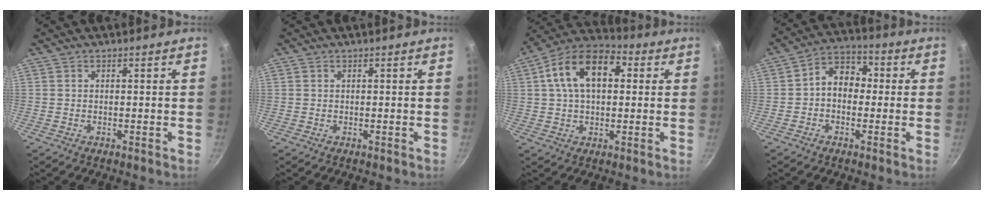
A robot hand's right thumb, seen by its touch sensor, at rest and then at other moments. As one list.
[{"total": 0.0}, {"total": 14.6, "force": [3.3, 9.1, 11.0], "torque": [-0.157, 0.026, 0.037]}, {"total": 7.5, "force": [-0.2, 5.8, 4.8], "torque": [-0.038, 0.026, -0.025]}]